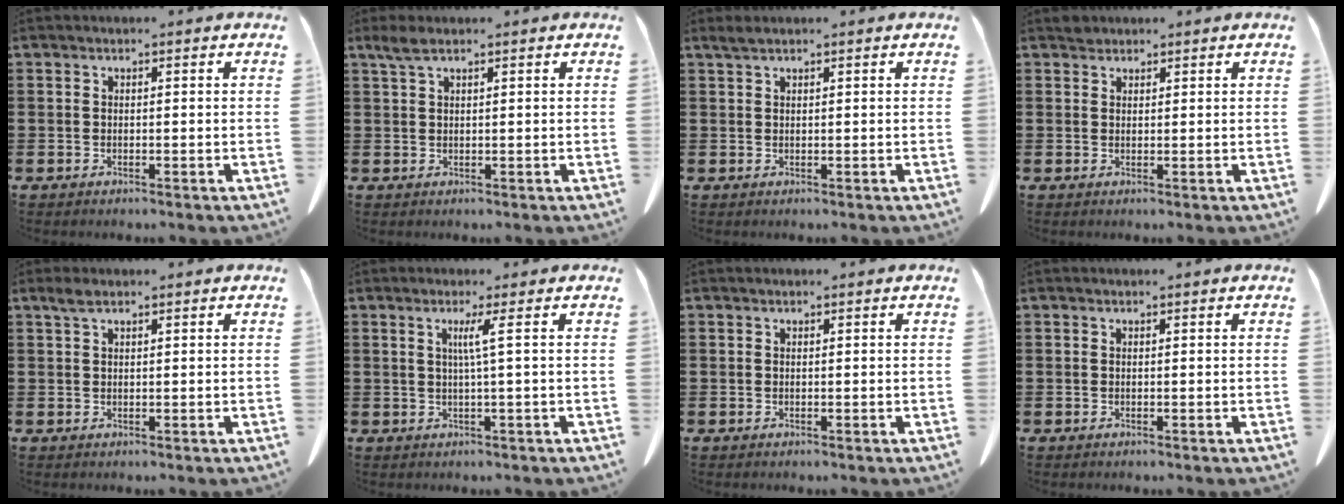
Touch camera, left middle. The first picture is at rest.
{"total": 2.2, "force": [1.4, 0.5, 1.7], "torque": [-0.036, 0.003, 0.026]}
{"total": 1.2, "force": [0.9, 0.1, 0.8], "torque": [-0.017, 0.001, 0.017]}
{"total": 1.2, "force": [1.1, 0.5, 0.0], "torque": [-0.003, 0.002, 0.022]}
{"total": 1.7, "force": [1.0, 0.5, 1.2], "torque": [-0.027, 0.004, 0.018]}
{"total": 2.7, "force": [0.6, -0.9, 2.5], "torque": [-0.049, -0.007, 0.005]}
{"total": 0.0}
{"total": 0.0}